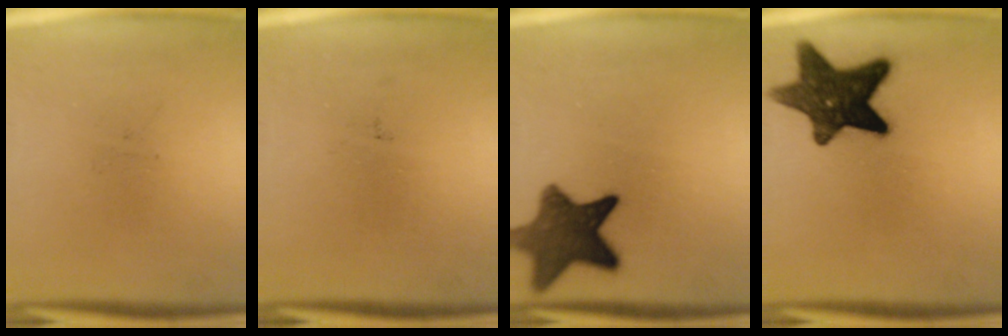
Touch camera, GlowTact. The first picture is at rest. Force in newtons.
{"total": 0.0}
{"total": 11.5}
{"total": 13.4}